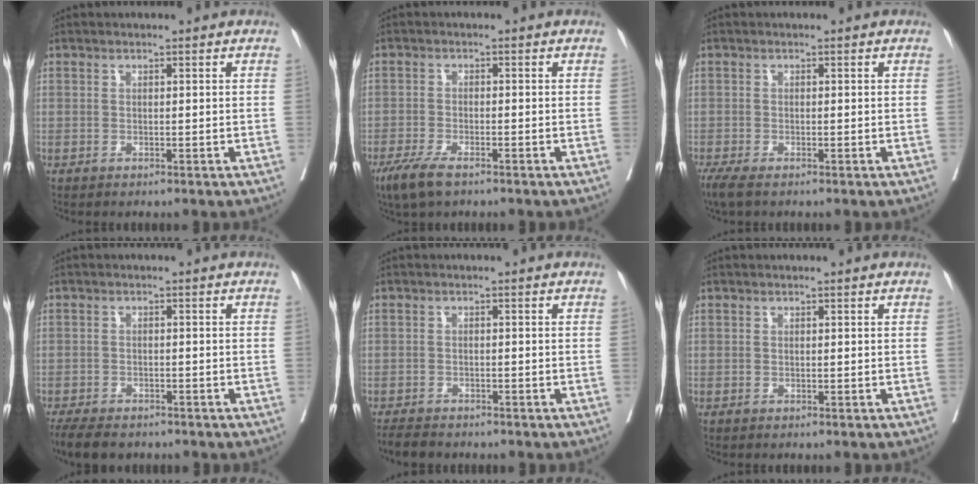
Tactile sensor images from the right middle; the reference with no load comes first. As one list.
[{"total": 4.5, "force": [-3.2, 1.1, 3.0], "torque": [-0.063, -0.008, -0.057]}, {"total": 3.2, "force": [-2.4, 0.7, 2.0], "torque": [-0.041, -0.013, -0.043]}, {"total": 7.5, "force": [-6.1, 2.9, 3.4], "torque": [-0.055, -0.010, -0.090]}, {"total": 4.0, "force": [-3.6, 1.2, 1.3], "torque": [-0.023, -0.010, -0.058]}, {"total": 0.0}]